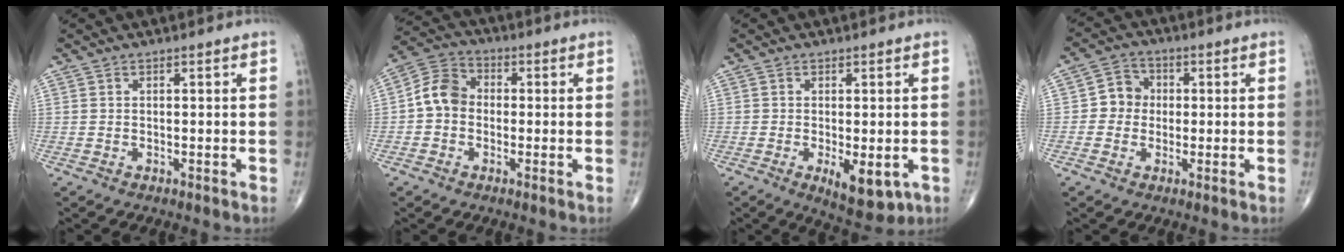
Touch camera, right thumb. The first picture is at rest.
{"total": 7.1, "force": [-0.6, 5.8, 4.0], "torque": [-0.057, 0.028, -0.028]}
{"total": 7.5, "force": [-2.3, 3.3, 6.4], "torque": [-0.083, -0.015, -0.024]}
{"total": 5.2, "force": [-0.1, 4.8, 2.0], "torque": [-0.006, 0.012, -0.013]}